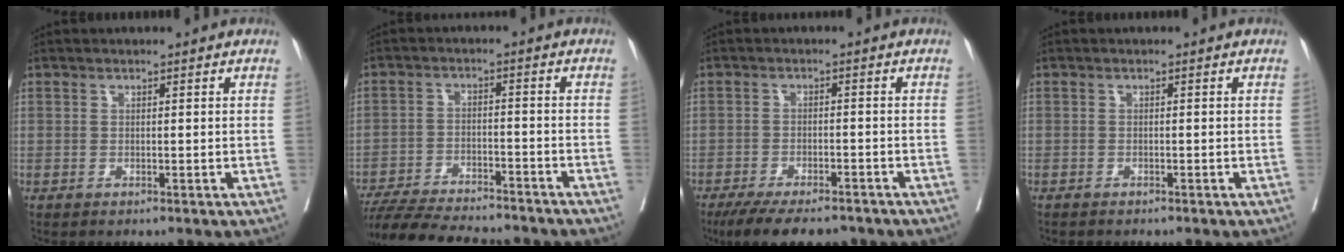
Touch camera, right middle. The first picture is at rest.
{"total": 17.2, "force": [-15.5, 2.6, 7.0], "torque": [-0.129, -0.020, -0.228]}
{"total": 11.4, "force": [-9.4, 3.3, 5.6], "torque": [-0.084, -0.010, -0.136]}
{"total": 1.2, "force": [-1.0, 0.4, 0.3], "torque": [-0.009, -0.001, -0.015]}